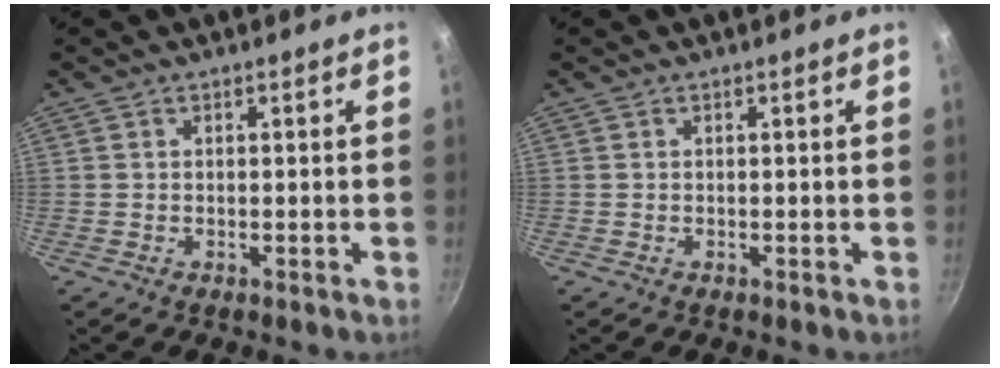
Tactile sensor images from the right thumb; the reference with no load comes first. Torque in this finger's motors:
{"motor_torque": [0.00, 0.00, 0.03, 0.00, 0.00]}